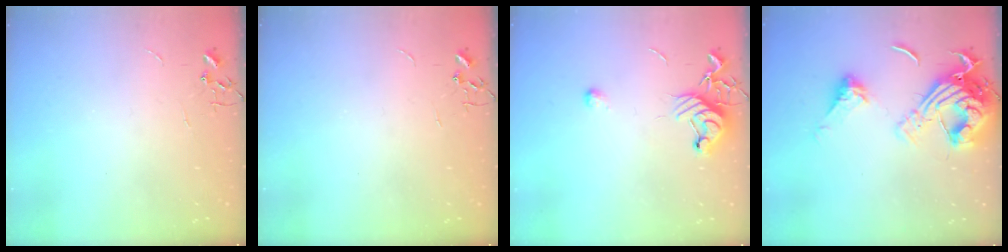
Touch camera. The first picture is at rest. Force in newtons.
{"total": 0.0}
{"total": 9.7, "press": 9.6, "slide": 1.4}
{"total": 17.4, "press": 17.3, "slide": 1.9}